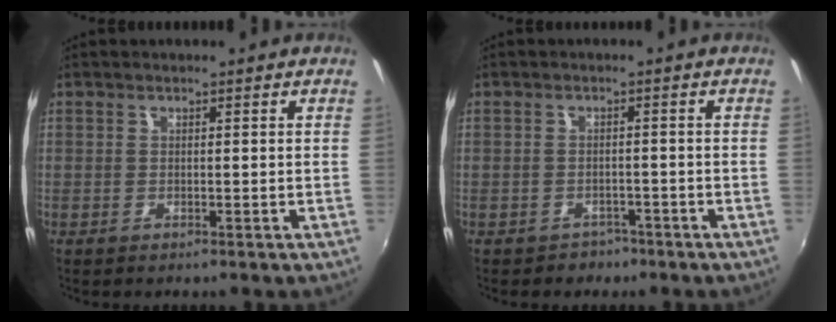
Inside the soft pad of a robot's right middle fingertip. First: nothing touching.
{"total": 3.1, "force": [-2.1, 2.3, 0.2], "torque": [-0.013, 0.001, -0.027]}